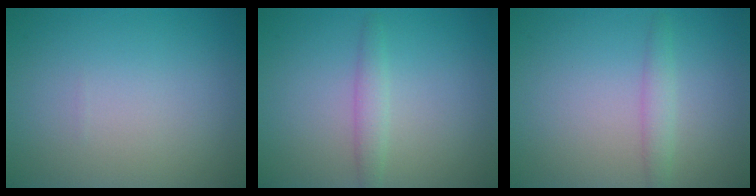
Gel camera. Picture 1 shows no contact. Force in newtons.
{"total": 1.6, "press": 1.6, "slide": 0.0}
{"total": 1.5, "press": 1.5, "slide": 0.2}